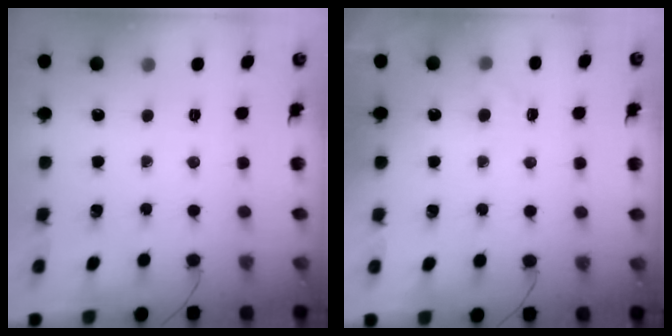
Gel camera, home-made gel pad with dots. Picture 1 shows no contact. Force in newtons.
{"total": 4.6, "press": 4.3, "slide": 1.6}